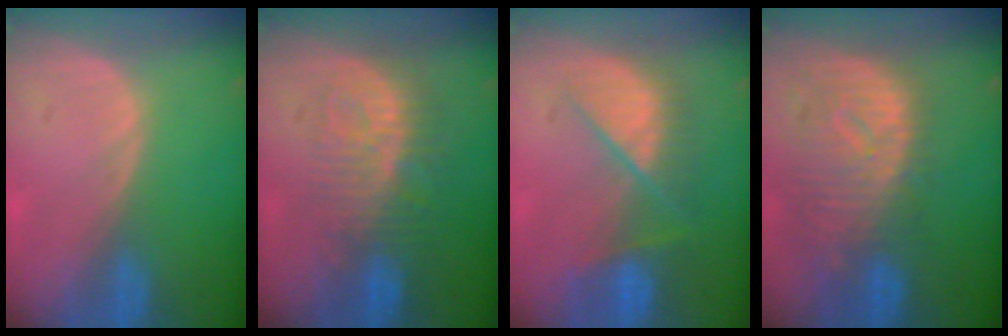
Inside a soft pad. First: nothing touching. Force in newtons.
{"total": 9.4, "press": 8.5, "slide": 3.9}
{"total": 8.0, "press": 7.6, "slide": 2.4}
{"total": 11.0, "press": 9.6, "slide": 5.4}